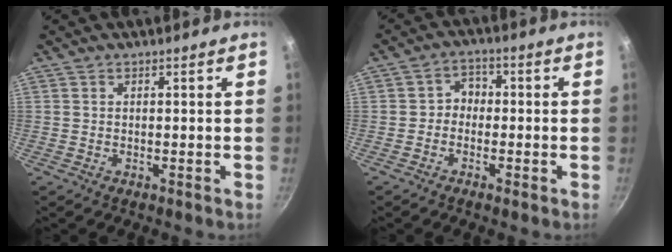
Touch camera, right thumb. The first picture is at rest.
{"total": 4.1, "force": [-1.0, 3.4, 2.0], "torque": [-0.002, 0.021, -0.024]}